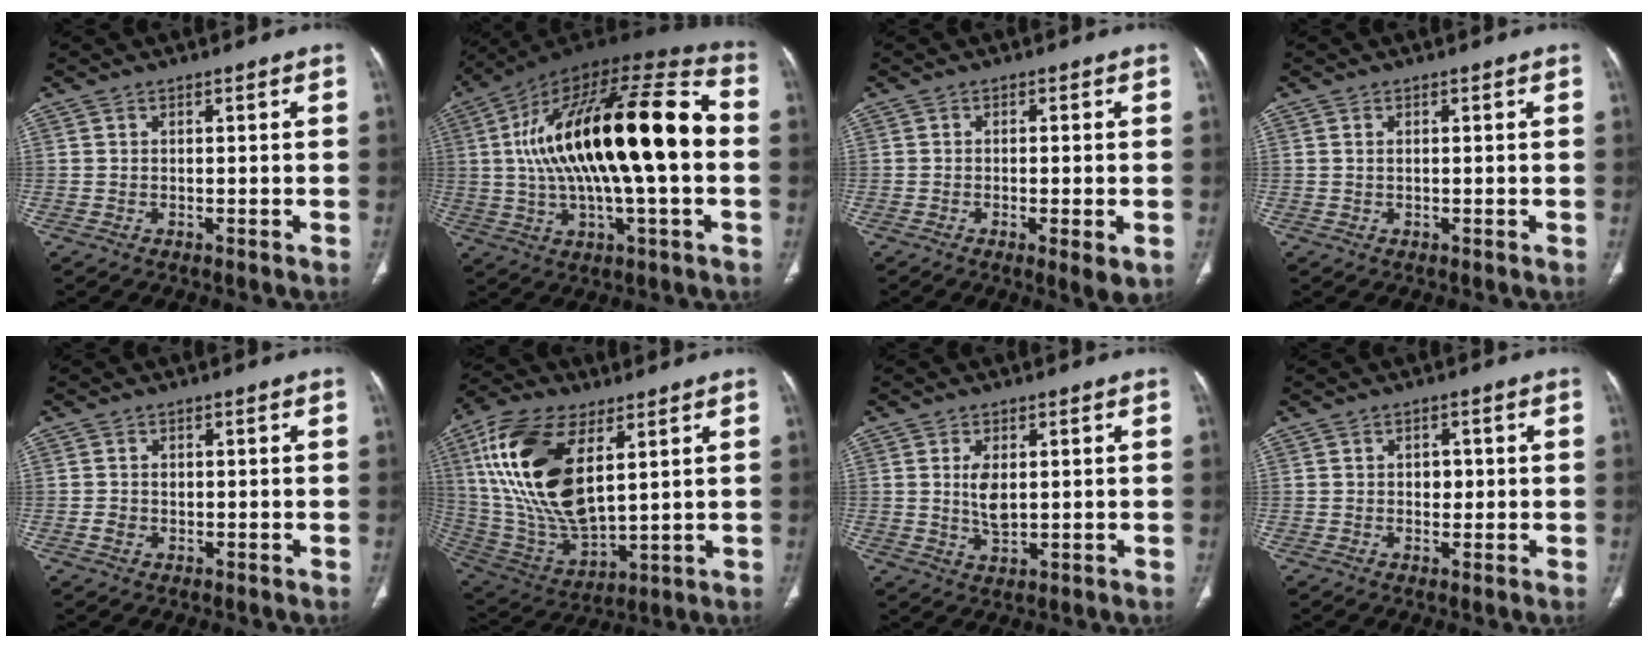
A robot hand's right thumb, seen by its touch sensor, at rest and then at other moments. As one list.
[{"total": 30.7, "force": [1.6, 10.6, 28.8], "torque": [-0.512, 0.038, 0.018]}, {"total": 4.7, "force": [-1.5, 1.0, 4.4], "torque": [-0.070, -0.010, -0.023]}, {"total": 0.6, "force": [0.3, 0.2, 0.5], "torque": [-0.012, 0.003, 0.007]}, {"total": 1.7, "force": [0.0, 1.4, 0.9], "torque": [-0.015, 0.005, 0.004]}, {"total": 22.7, "force": [7.4, 11.0, 18.4], "torque": [-0.366, -0.026, 0.145]}, {"total": 4.8, "force": [0.9, 2.4, 4.0], "torque": [-0.072, -0.010, 0.022]}, {"total": 2.7, "force": [0.2, 2.0, 1.8], "torque": [-0.010, 0.003, 0.002]}]